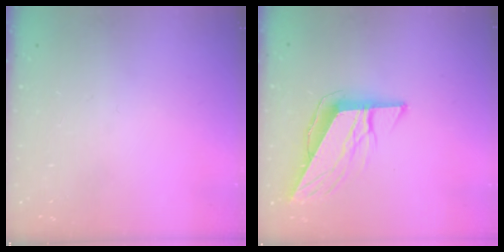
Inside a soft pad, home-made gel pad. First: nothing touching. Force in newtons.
{"total": 10.2, "press": 10.2, "slide": 0.6}